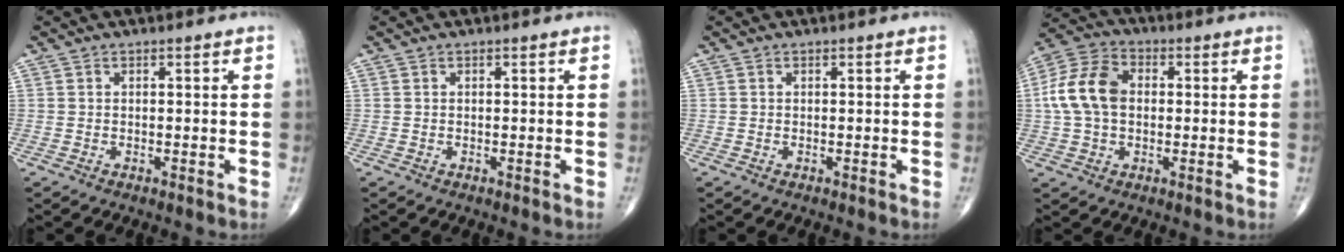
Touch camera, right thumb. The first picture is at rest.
{"total": 0.0}
{"total": 0.0}
{"total": 11.5, "force": [0.7, 7.9, 8.3], "torque": [-0.166, 0.028, 0.005]}